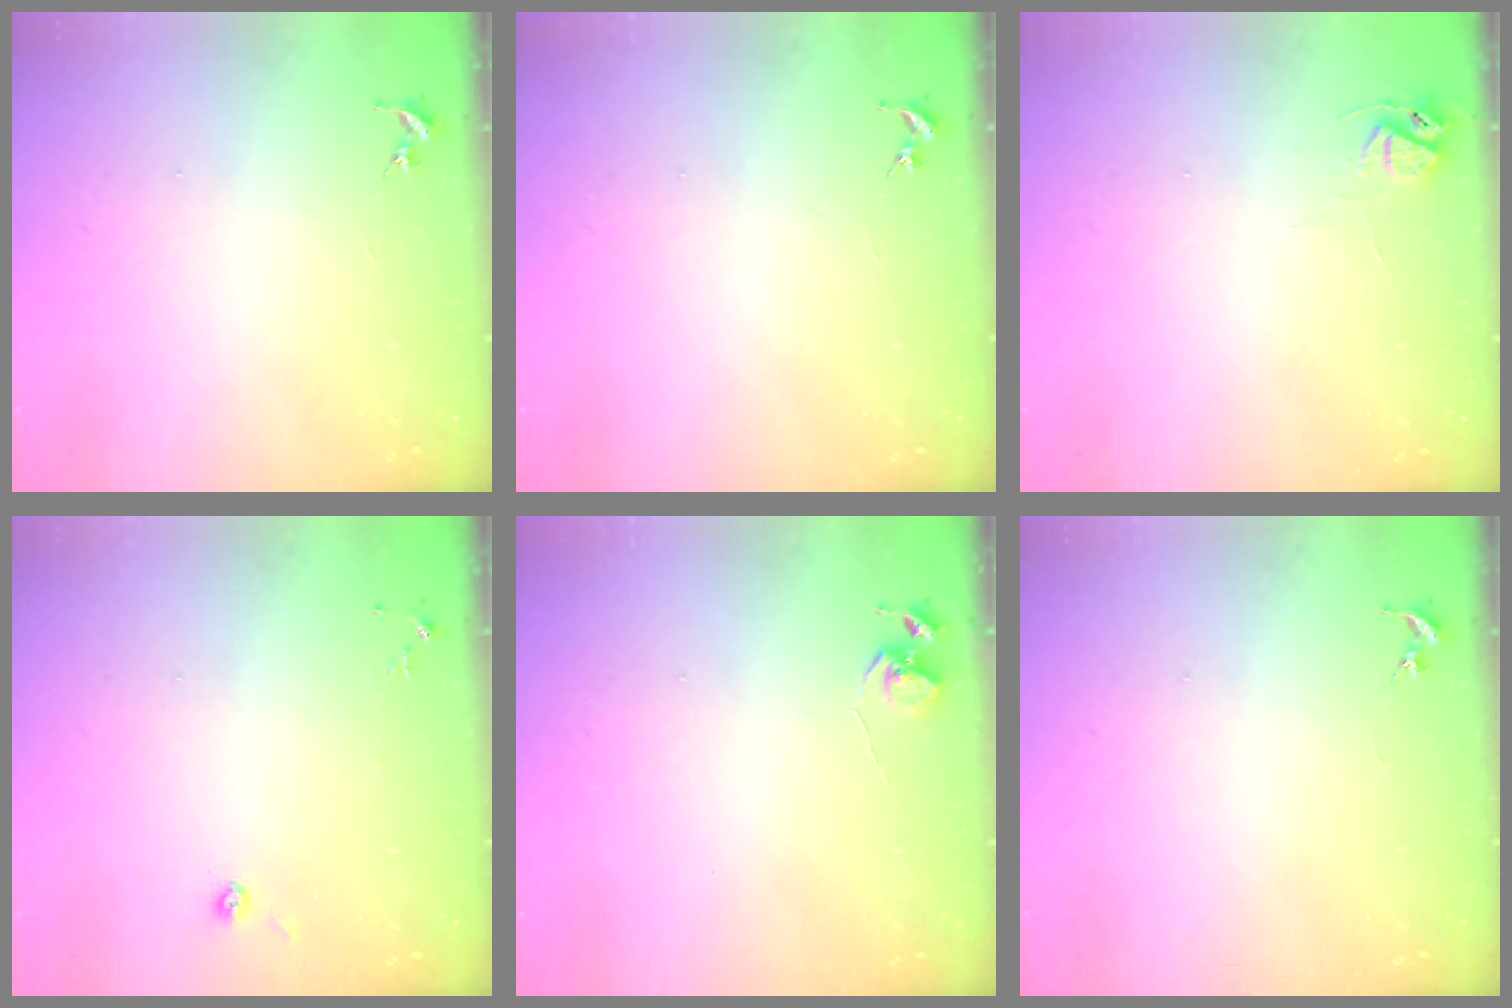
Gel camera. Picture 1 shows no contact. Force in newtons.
{"total": 0.0}
{"total": 6.6, "press": 6.6, "slide": 0.7}
{"total": 2.9, "press": 2.8, "slide": 1.0}
{"total": 5.6, "press": 5.6, "slide": 0.4}
{"total": 0.0}